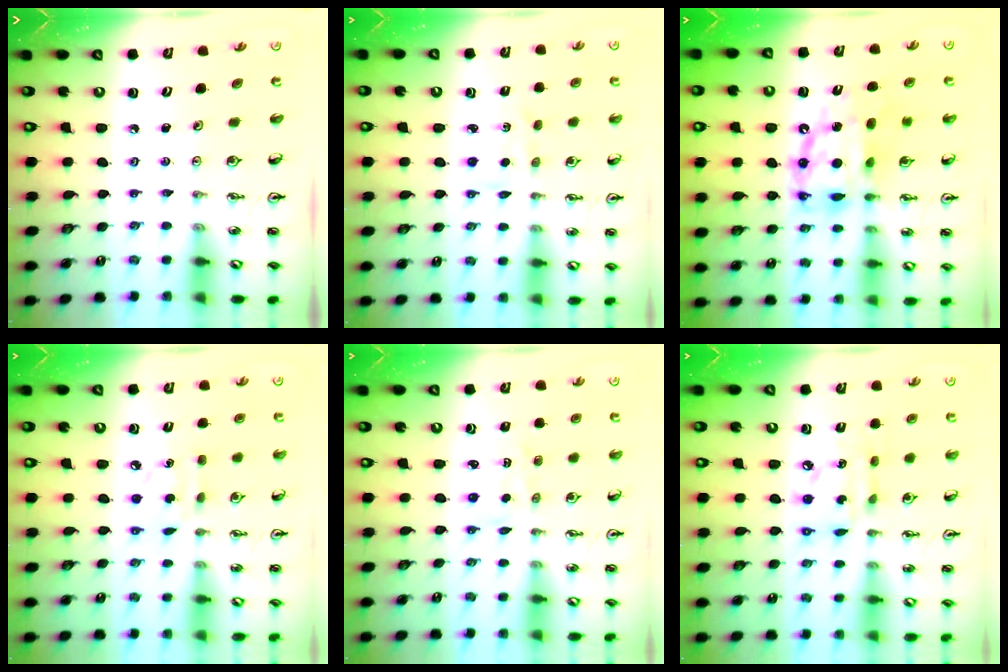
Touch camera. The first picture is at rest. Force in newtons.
{"total": 3.2, "press": 3.2, "slide": 0.4}
{"total": 12.8, "press": 12.7, "slide": 1.2}
{"total": 4.3, "press": 4.3, "slide": 0.3}
{"total": 1.8, "press": 1.7, "slide": 0.3}
{"total": 10.6, "press": 10.5, "slide": 1.1}